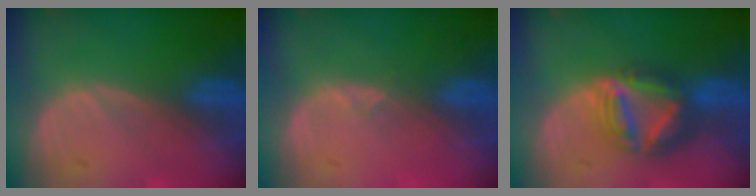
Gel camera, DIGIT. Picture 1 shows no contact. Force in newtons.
{"total": 0.9, "press": 0.9, "slide": 0.3}
{"total": 7.8, "press": 6.7, "slide": 4.1}